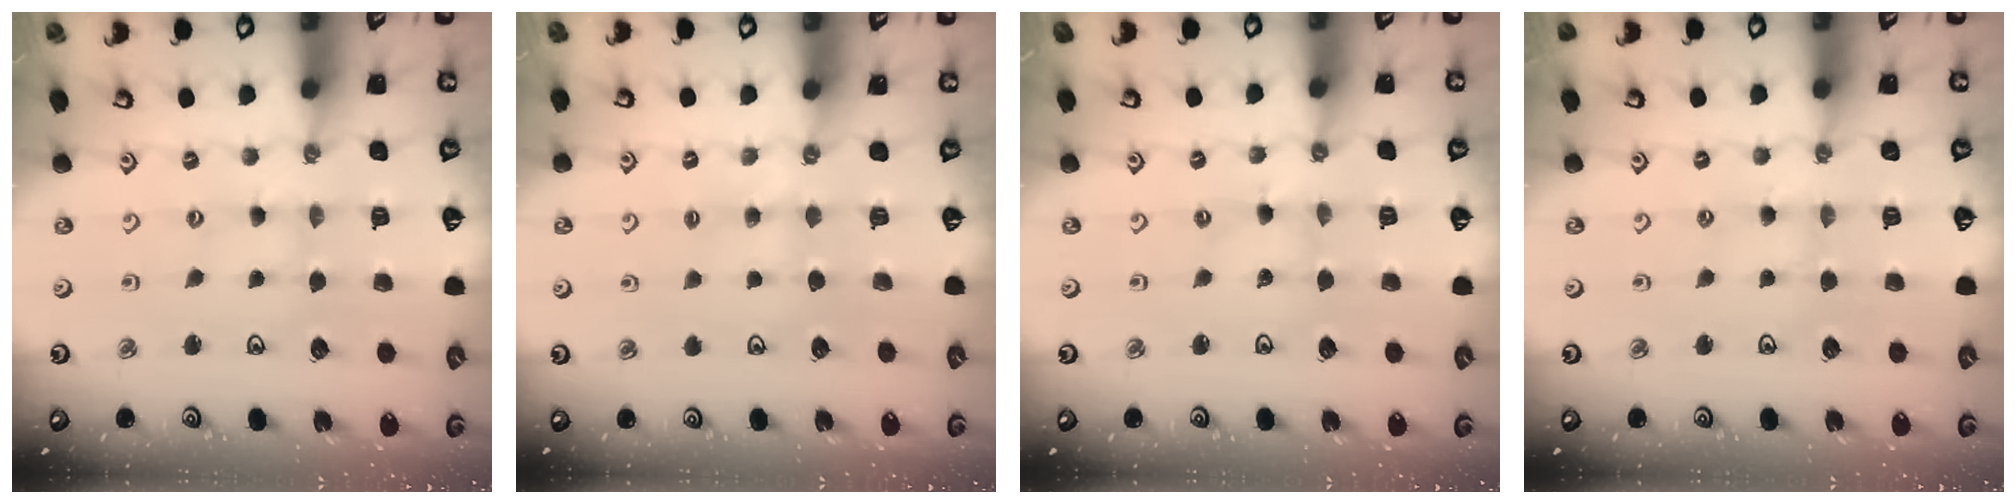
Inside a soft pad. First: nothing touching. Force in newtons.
{"total": 4.0, "press": 4.0, "slide": 0.7}
{"total": 0.0}
{"total": 3.3, "press": 3.3, "slide": 0.5}